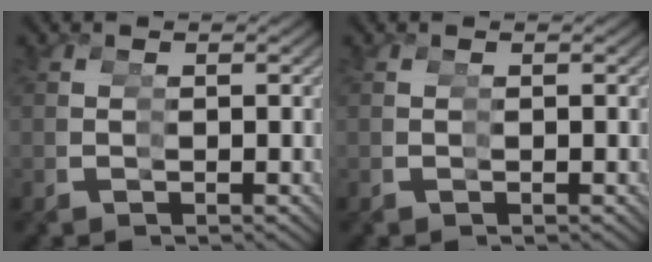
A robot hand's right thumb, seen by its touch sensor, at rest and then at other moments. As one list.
[{"total": 0.0}]